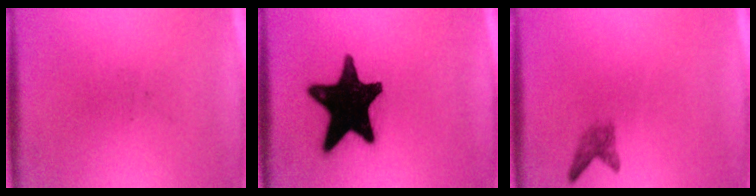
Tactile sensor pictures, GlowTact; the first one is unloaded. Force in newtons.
{"total": 19.4}
{"total": 1.8}